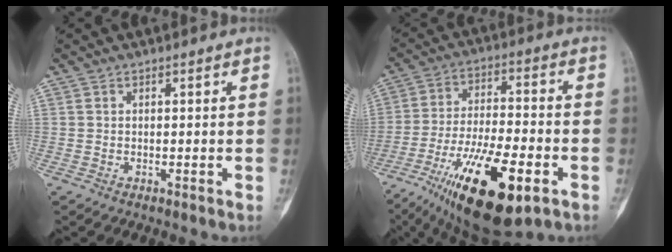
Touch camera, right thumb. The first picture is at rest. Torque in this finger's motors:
{"motor_torque": [1.05, 0.35, 1.81, -0.94, 0.50]}